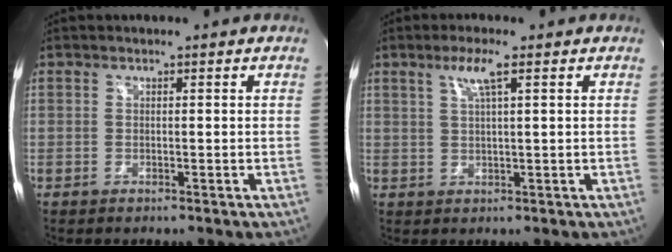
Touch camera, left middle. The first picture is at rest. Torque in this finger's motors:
{"motor_torque": [0.39, -0.02, 0.08, 0.03]}